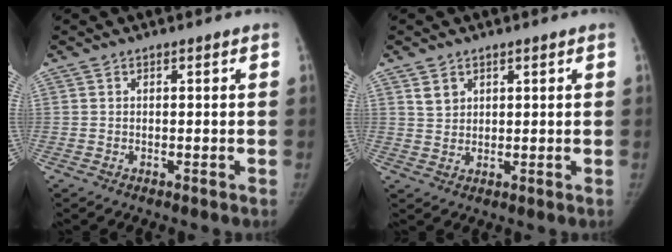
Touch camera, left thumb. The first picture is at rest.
{"total": 2.9, "force": [1.5, 2.2, 0.9], "torque": [-0.005, -0.009, 0.032]}